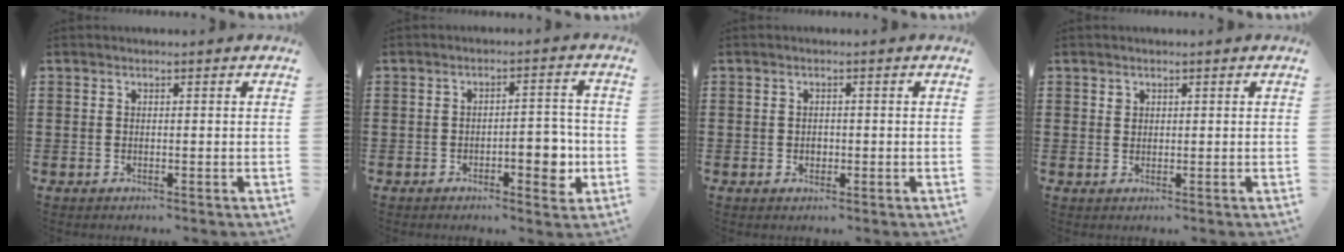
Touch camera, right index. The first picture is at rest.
{"total": 5.2, "force": [-1.8, 2.2, 4.3], "torque": [-0.055, 0.004, -0.036]}
{"total": 1.0, "force": [-0.2, 0.8, 0.6], "torque": [-0.014, 0.003, -0.004]}
{"total": 1.0, "force": [0.5, 0.8, 0.2], "torque": [-0.006, 0.002, 0.011]}